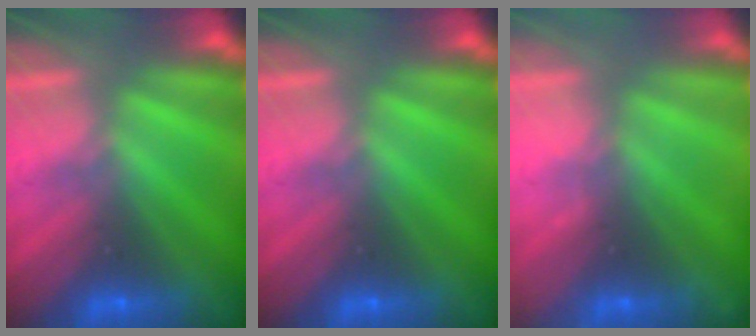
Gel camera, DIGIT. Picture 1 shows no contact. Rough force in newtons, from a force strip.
{"total": 0.0}
{"total": 2.3}